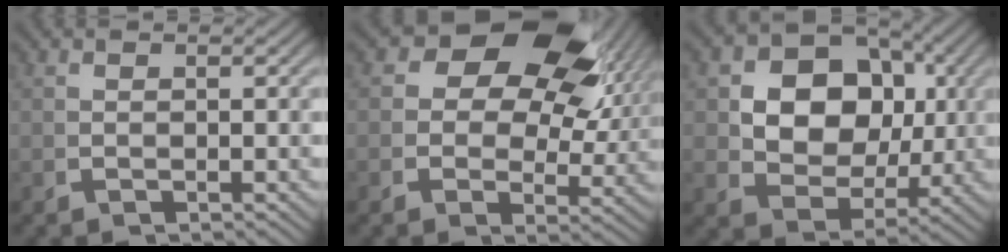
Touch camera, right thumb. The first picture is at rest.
{"total": 14.2, "force": [4.0, 9.0, 10.3], "torque": [-0.143, 0.006, 0.053]}
{"total": 11.8, "force": [1.3, 8.9, 7.7], "torque": [-0.167, -0.038, 0.035]}